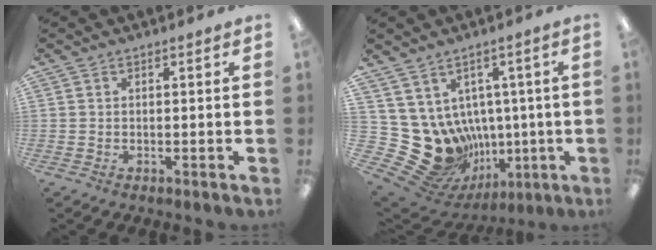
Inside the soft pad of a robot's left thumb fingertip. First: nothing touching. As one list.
[{"total": 16.2, "force": [-2.0, 14.0, 7.8], "torque": [-0.167, -0.028, 0.006]}]